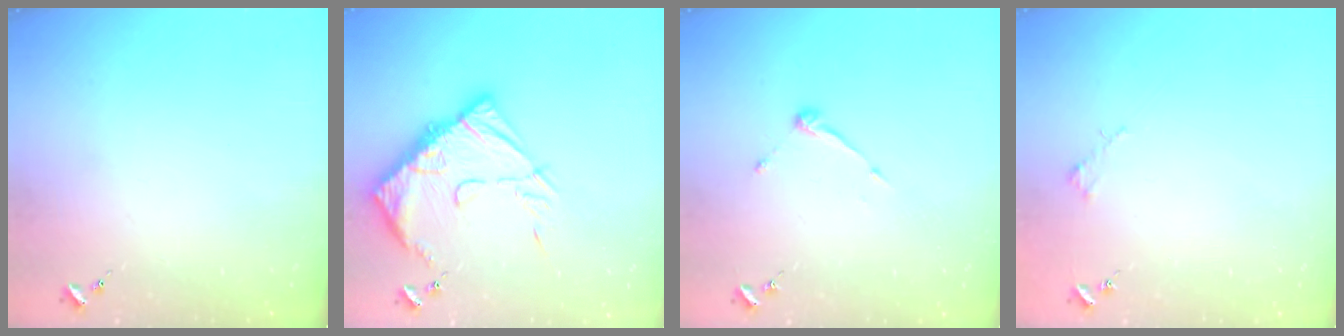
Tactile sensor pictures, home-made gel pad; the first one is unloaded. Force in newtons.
{"total": 15.6, "press": 15.5, "slide": 1.4}
{"total": 6.6, "press": 6.6, "slide": 0.5}
{"total": 1.8, "press": 1.8, "slide": 0.2}